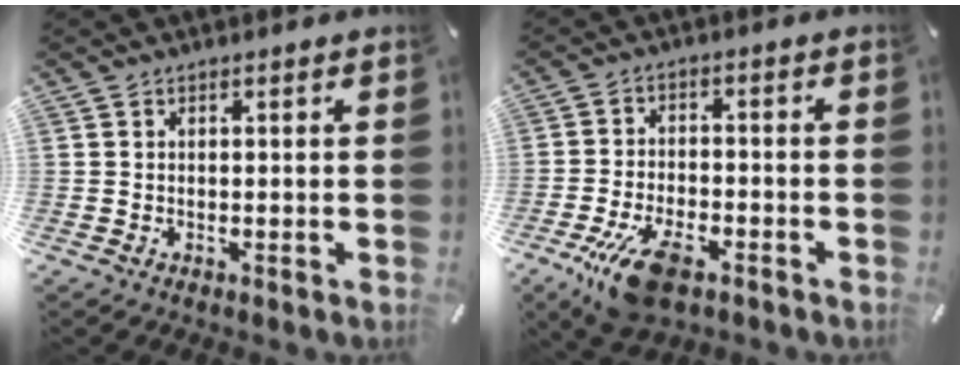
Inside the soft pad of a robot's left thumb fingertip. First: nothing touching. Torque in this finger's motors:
{"motor_torque": [-0.24, 1.30, 0.35, -0.03, 0.36]}